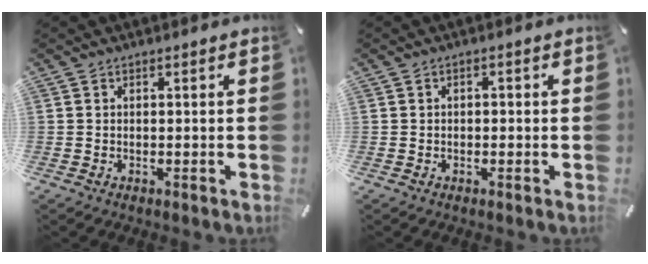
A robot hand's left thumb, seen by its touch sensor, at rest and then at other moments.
{"total": 0.9, "force": [-0.3, 0.7, 0.4], "torque": [-0.009, 0.004, -0.008]}